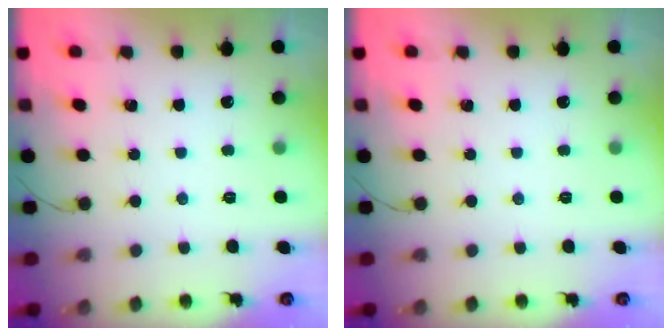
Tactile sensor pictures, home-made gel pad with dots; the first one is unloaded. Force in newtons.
{"total": 0.0}